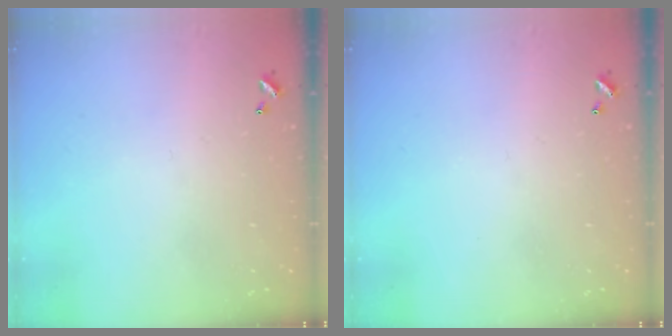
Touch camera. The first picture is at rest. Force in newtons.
{"total": 0.0}